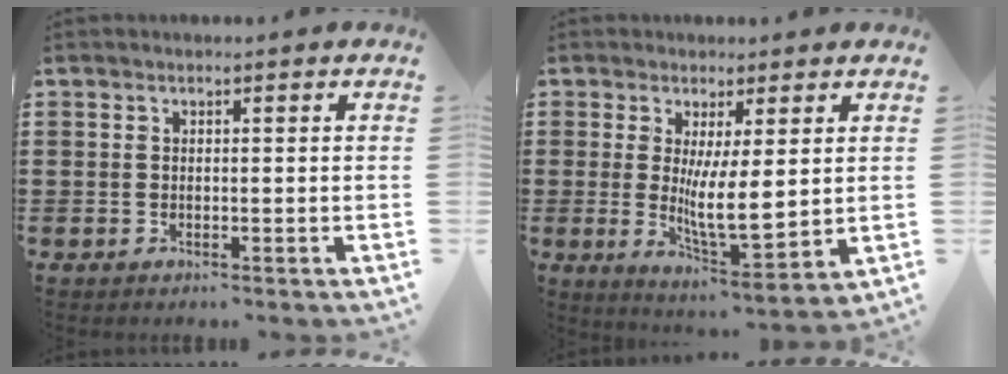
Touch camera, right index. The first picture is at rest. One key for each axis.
{"total": 8.4, "fx": 1.2, "fy": 2.0, "fz": 8.0, "tx": -0.149, "ty": -0.025, "tz": 0.019}